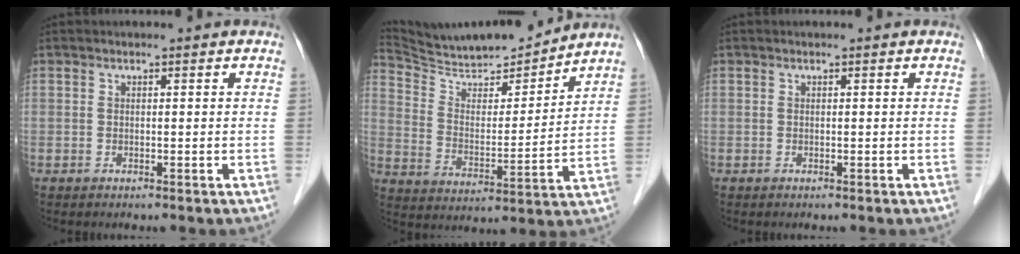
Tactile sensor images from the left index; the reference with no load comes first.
{"total": 14.6, "force": [14.0, 0.9, 4.0], "torque": [-0.078, -0.005, 0.245]}
{"total": 0.0}